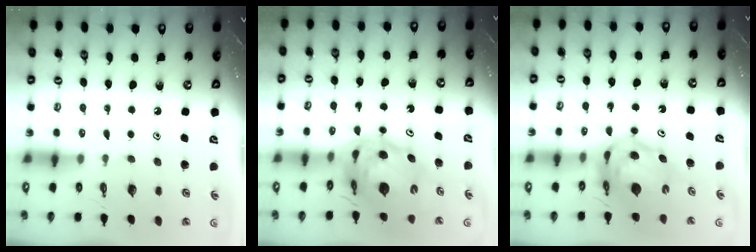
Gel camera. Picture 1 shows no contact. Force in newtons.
{"total": 11.9, "press": 11.8, "slide": 1.5}
{"total": 10.3, "press": 10.2, "slide": 1.2}